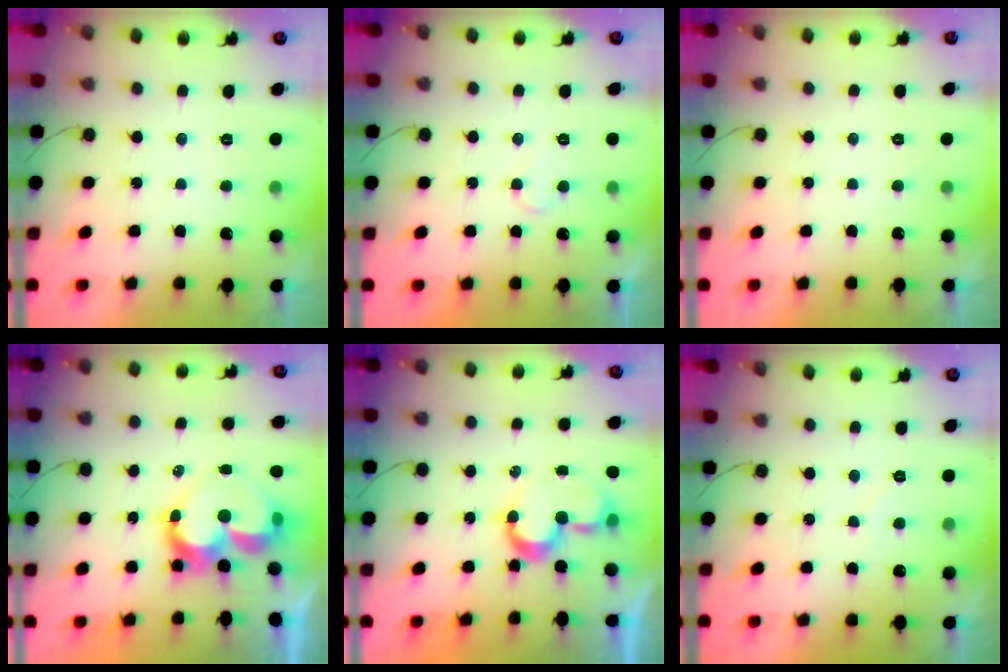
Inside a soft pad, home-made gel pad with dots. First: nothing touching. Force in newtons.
{"total": 5.2, "press": 5.2, "slide": 0.5}
{"total": 1.9, "press": 1.9, "slide": 0.1}
{"total": 11.0, "press": 11.0, "slide": 0.8}
{"total": 7.9, "press": 7.9, "slide": 0.2}
{"total": 4.0, "press": 4.0, "slide": 0.3}